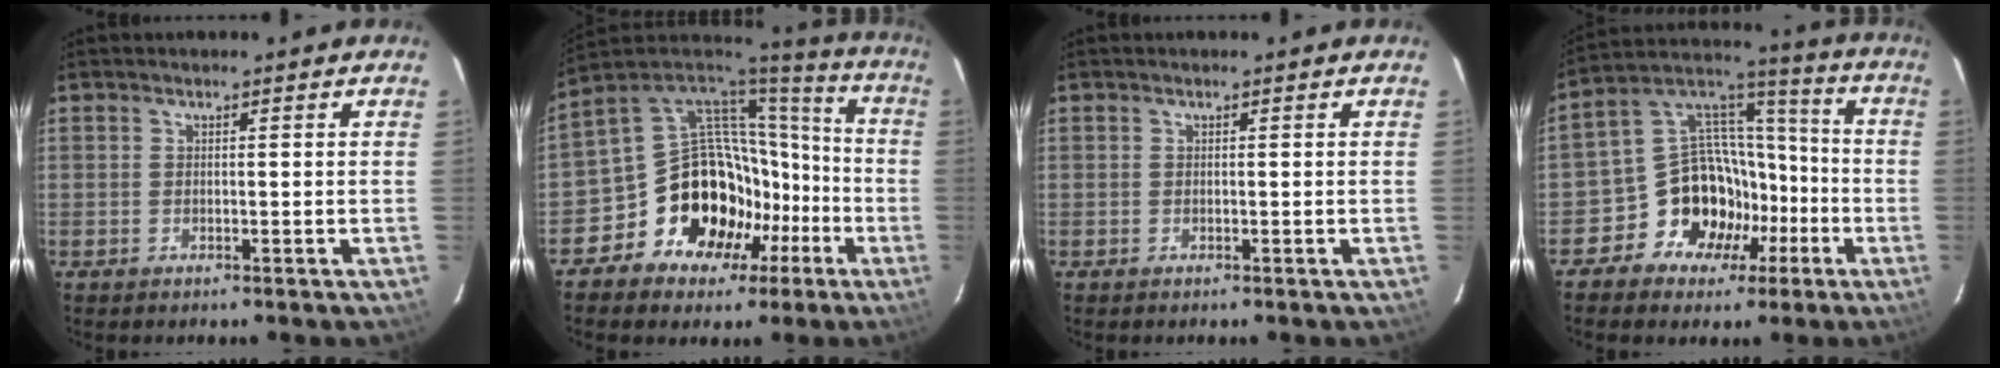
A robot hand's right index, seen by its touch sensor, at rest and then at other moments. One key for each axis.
{"total": 20.6, "fx": -8.4, "fy": 16.9, "fz": 8.4, "tx": -0.179, "ty": 0.068, "tz": -0.111}
{"total": 0.0}
{"total": 14.1, "fx": -6.6, "fy": 11.7, "fz": 4.3, "tx": -0.095, "ty": 0.055, "tz": -0.096}